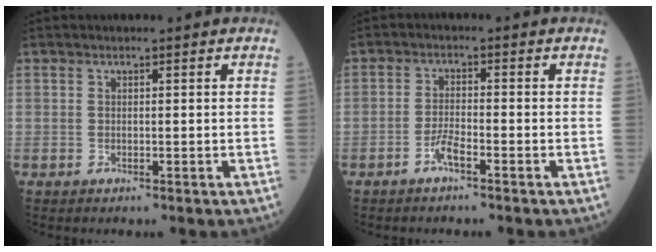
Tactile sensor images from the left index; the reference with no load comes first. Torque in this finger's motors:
{"motor_torque": [0.13, 0.07, 0.04, 0.01]}